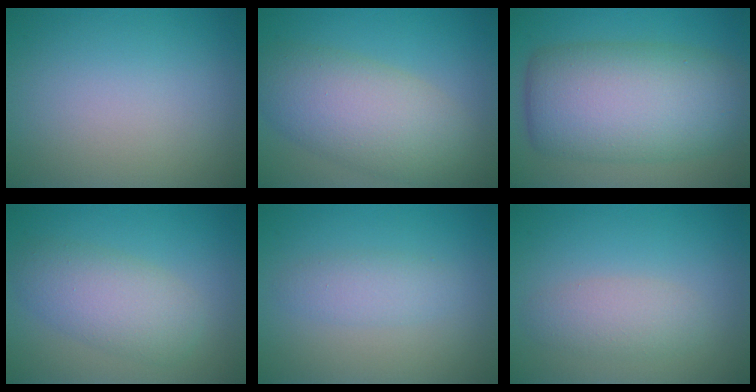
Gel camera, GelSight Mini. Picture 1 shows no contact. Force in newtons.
{"total": 7.5, "press": 7.5, "slide": 0.3}
{"total": 11.0, "press": 11.0, "slide": 0.2}
{"total": 4.6, "press": 4.6, "slide": 0.1}
{"total": 1.9, "press": 1.9, "slide": 0.1}
{"total": 2.5, "press": 2.5, "slide": 0.2}